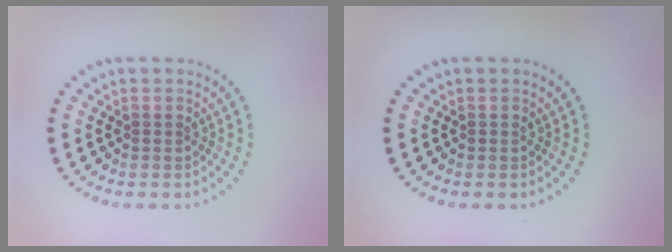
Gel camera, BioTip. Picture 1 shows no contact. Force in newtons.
{"total": 0.0}